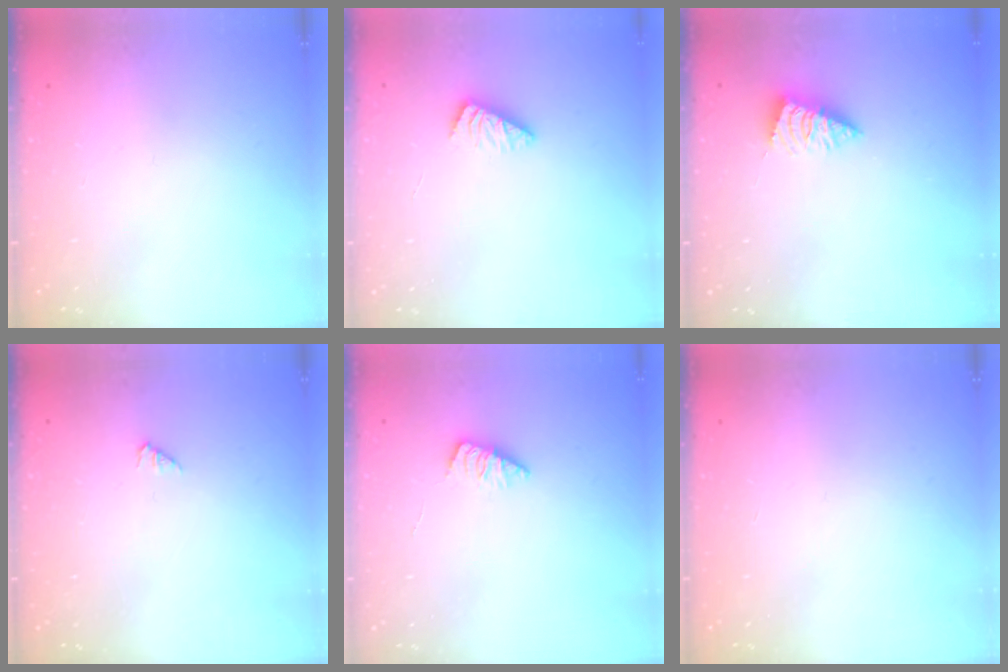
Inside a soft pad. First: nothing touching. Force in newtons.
{"total": 2.5, "press": 2.4, "slide": 0.4}
{"total": 0.9, "press": 0.9, "slide": 0.1}
{"total": 0.0}
{"total": 1.7, "press": 1.6, "slide": 0.4}
{"total": 0.0}